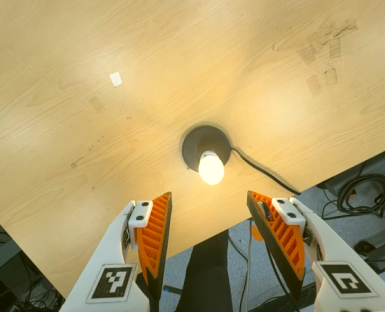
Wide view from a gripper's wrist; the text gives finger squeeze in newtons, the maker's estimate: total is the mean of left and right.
{"total": 0.0}